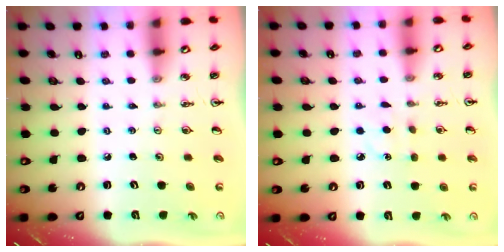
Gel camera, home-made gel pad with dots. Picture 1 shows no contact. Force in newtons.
{"total": 4.0, "press": 4.0, "slide": 0.4}